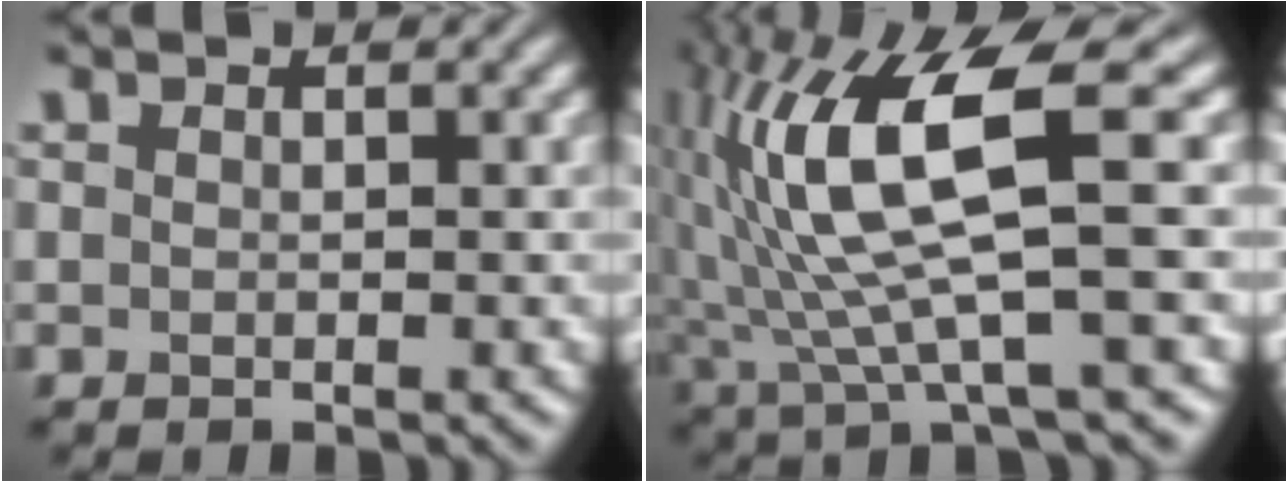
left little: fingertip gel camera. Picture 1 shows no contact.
{"total": 11.0, "force": [2.0, 2.6, 10.5], "torque": [-0.205, 0.002, 0.045]}